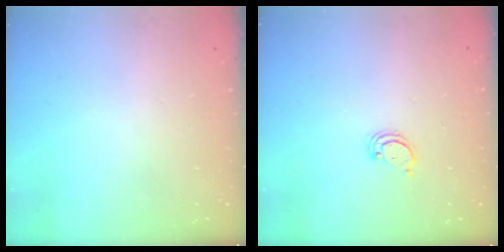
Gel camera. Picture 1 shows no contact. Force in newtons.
{"total": 2.1, "press": 2.1, "slide": 0.2}